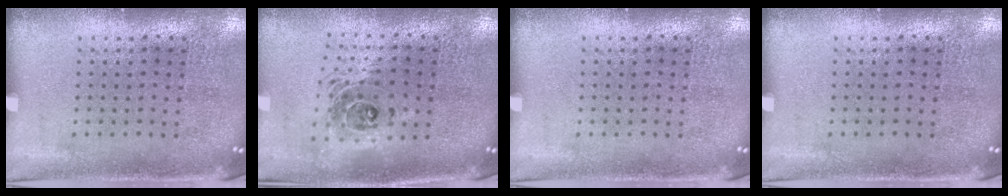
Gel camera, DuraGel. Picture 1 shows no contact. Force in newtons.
{"total": 1.7, "press": 1.4, "slide": 0.9}
{"total": 0.0}
{"total": 0.0}